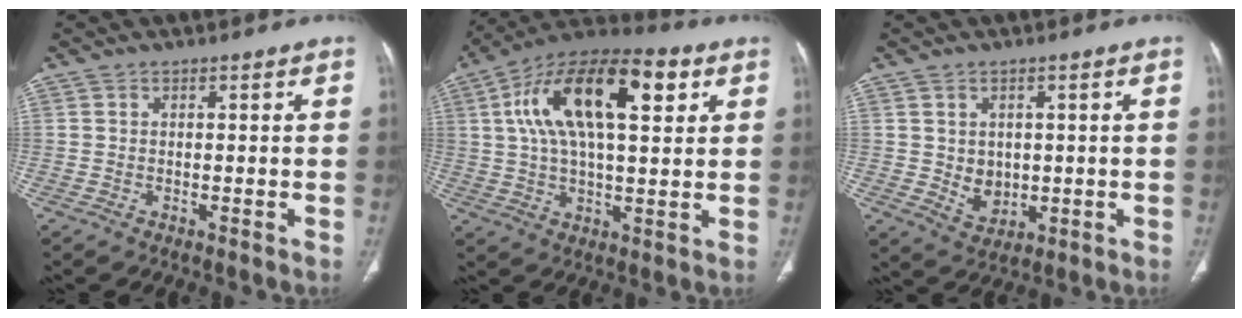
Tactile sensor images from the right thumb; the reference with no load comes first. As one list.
[{"total": 21.0, "force": [6.5, 9.2, 17.7], "torque": [-0.299, 0.016, 0.102]}, {"total": 4.9, "force": [0.1, 4.0, 2.8], "torque": [-0.026, -0.009, 0.019]}]